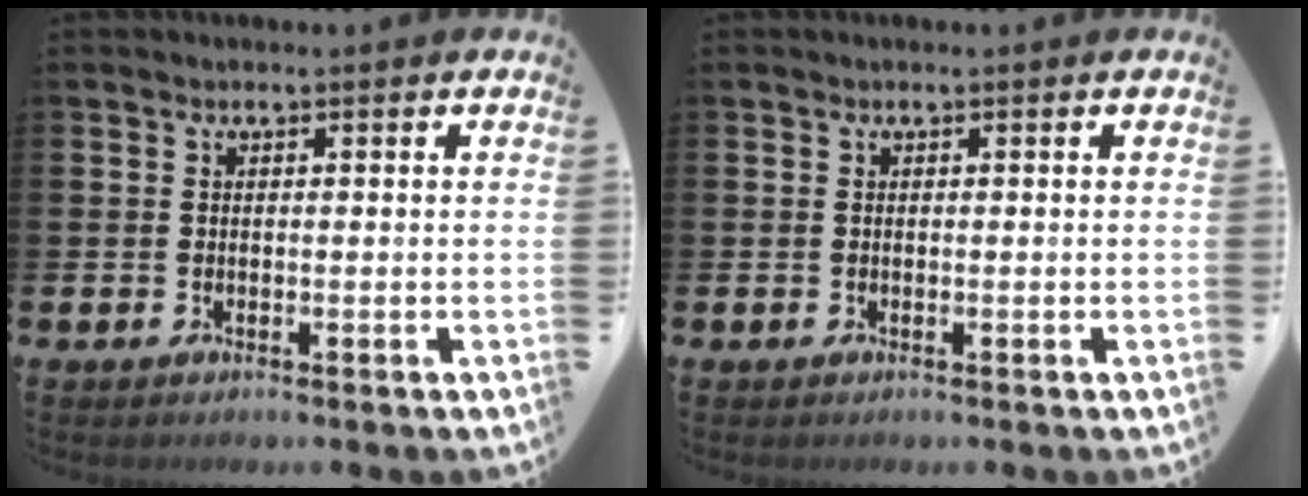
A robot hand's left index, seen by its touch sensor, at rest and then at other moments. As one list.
[{"total": 0.0}]